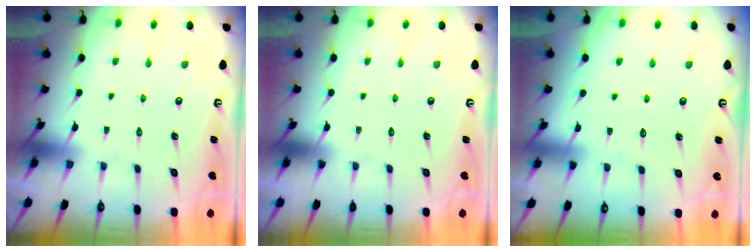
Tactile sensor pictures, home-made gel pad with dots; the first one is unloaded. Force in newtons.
{"total": 0.0}
{"total": 2.7, "press": 2.7, "slide": 0.4}